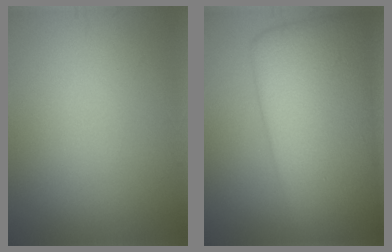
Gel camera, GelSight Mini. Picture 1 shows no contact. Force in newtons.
{"total": 15.3, "press": 15.3, "slide": 0.5}